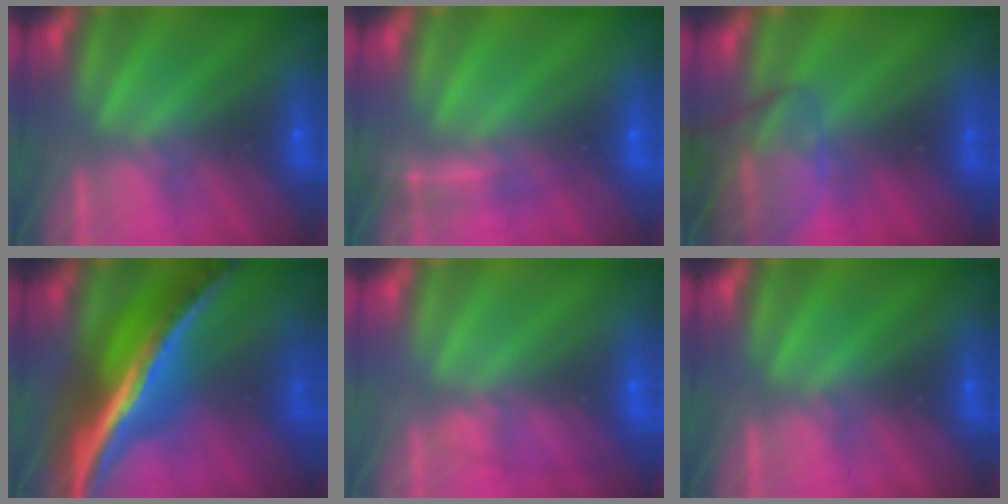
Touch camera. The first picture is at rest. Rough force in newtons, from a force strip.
{"total": 1.9}
{"total": 8.9}
{"total": 6.3}
{"total": 1.6}
{"total": 0.0}